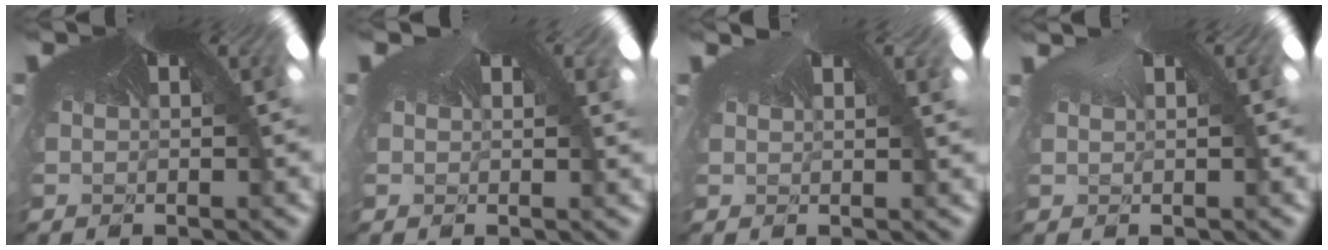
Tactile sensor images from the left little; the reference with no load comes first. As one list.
[{"total": 1.1, "force": [1.0, 0.3, -0.2], "torque": [-0.017, 0.008, 0.009]}, {"total": 1.3, "force": [0.3, -0.3, -1.2], "torque": [0.007, 0.004, -0.001]}, {"total": 0.5, "force": [0.3, 0.1, -0.4], "torque": [0.000, 0.007, 0.005]}]